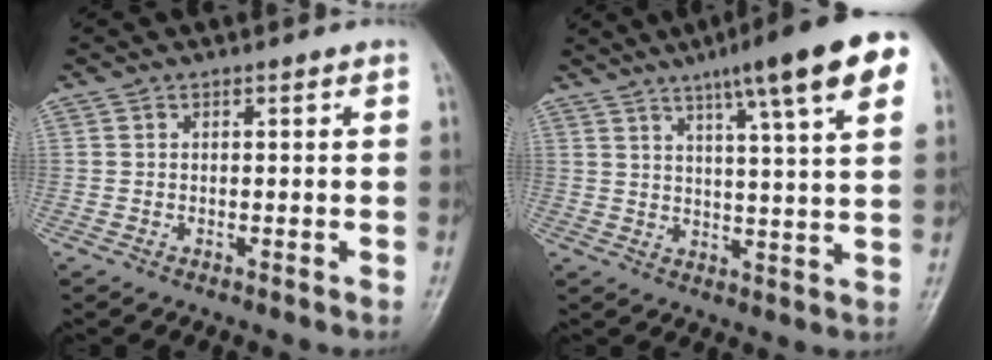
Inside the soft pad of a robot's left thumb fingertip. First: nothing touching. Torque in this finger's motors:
{"motor_torque": [3.09, 0.82, 1.89, -0.88, 0.20]}